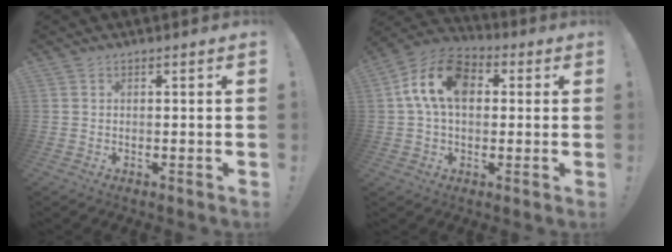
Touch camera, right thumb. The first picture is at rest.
{"total": 14.6, "force": [3.2, 9.7, 10.4], "torque": [-0.171, 0.012, 0.061]}